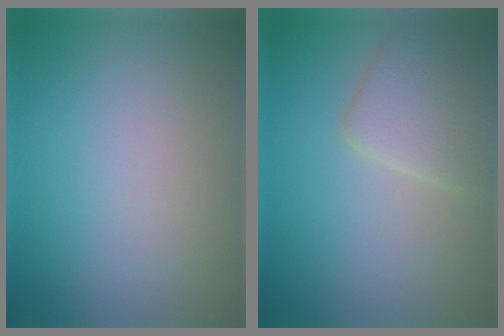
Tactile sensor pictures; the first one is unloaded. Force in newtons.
{"total": 3.7, "press": 3.7, "slide": 0.2}